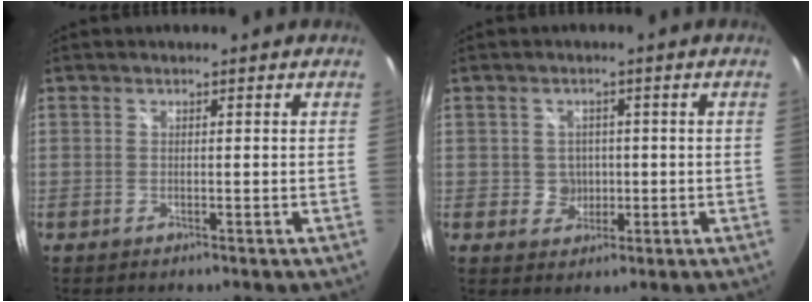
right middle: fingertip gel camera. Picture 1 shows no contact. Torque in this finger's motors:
{"motor_torque": [0.76, 0.01, 0.01, 0.00]}